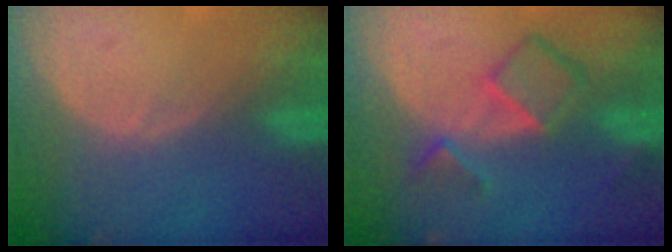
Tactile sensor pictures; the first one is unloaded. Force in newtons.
{"total": 7.1, "press": 6.0, "slide": 3.6}